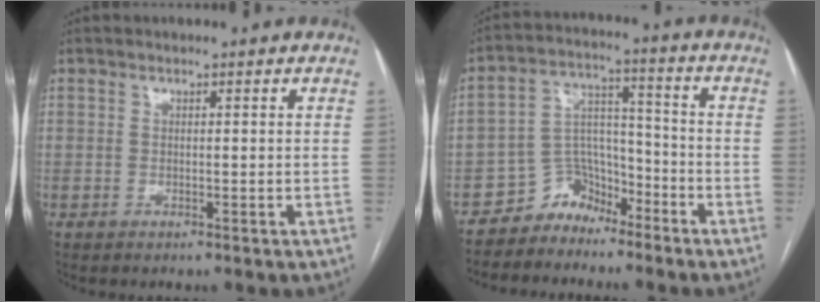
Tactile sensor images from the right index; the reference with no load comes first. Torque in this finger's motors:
{"motor_torque": [-2.14, 0.00, -1.05, -0.21]}